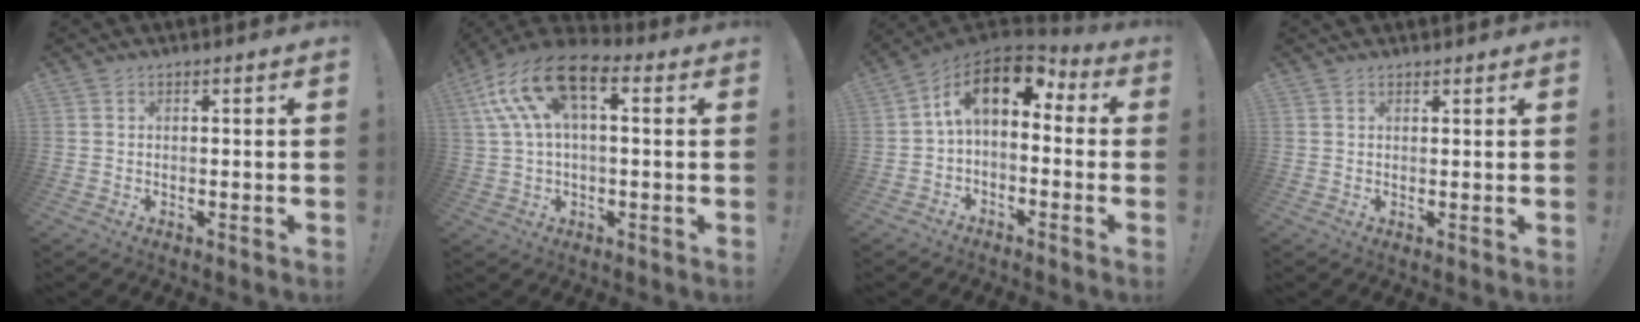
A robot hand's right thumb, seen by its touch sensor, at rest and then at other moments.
{"total": 15.7, "force": [5.7, 8.7, 11.8], "torque": [-0.230, -0.005, 0.106]}
{"total": 12.0, "force": [3.5, 6.3, 9.5], "torque": [-0.157, -0.009, 0.063]}
{"total": 0.0}